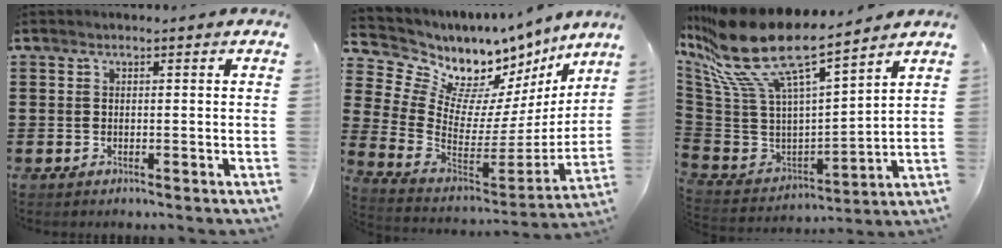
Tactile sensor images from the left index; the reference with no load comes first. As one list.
[{"total": 9.8, "force": [7.2, 5.5, 3.7], "torque": [-0.112, -0.074, 0.133]}, {"total": 14.6, "force": [10.1, 3.9, 9.9], "torque": [-0.249, -0.072, 0.165]}]